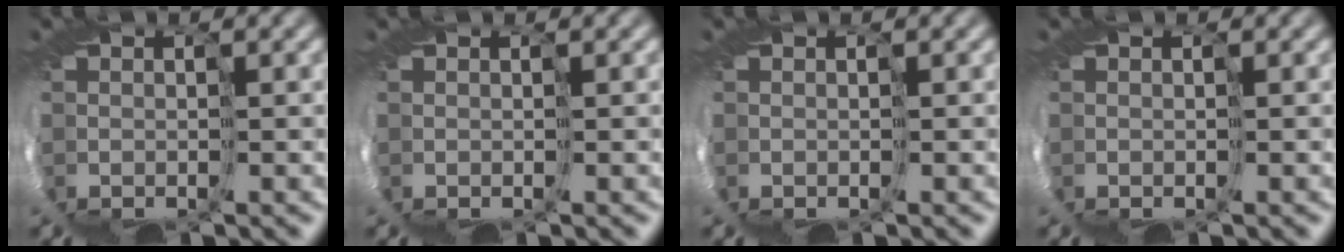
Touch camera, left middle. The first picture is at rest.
{"total": 0.0}
{"total": 0.0}
{"total": 0.0}